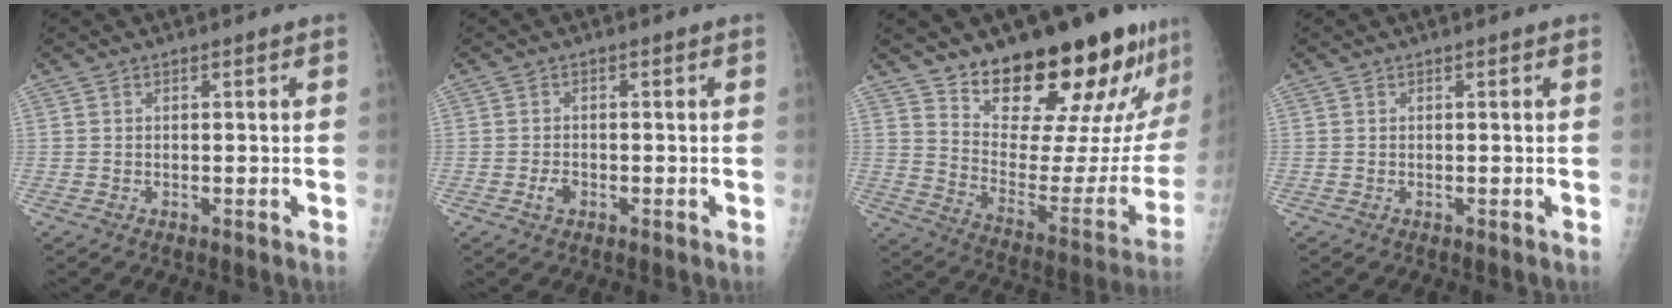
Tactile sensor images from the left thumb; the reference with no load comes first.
{"total": 2.0, "force": [-0.8, 1.4, 1.1], "torque": [-0.016, 0.004, -0.015]}
{"total": 25.9, "force": [20.1, 8.0, 14.2], "torque": [-0.168, -0.126, 0.291]}
{"total": 0.0}